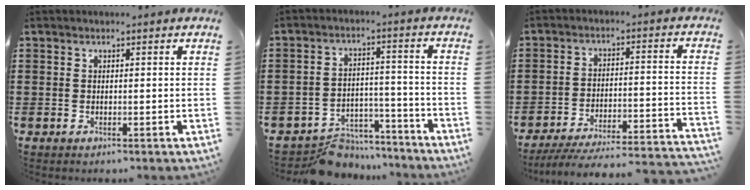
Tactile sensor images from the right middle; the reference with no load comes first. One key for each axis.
{"total": 6.6, "fx": -6.4, "fy": 1.4, "fz": 0.4, "tx": 0.001, "ty": 0.022, "tz": -0.126}
{"total": 5.7, "fx": -5.2, "fy": 0.1, "fz": 2.2, "tx": -0.048, "ty": -0.014, "tz": -0.107}